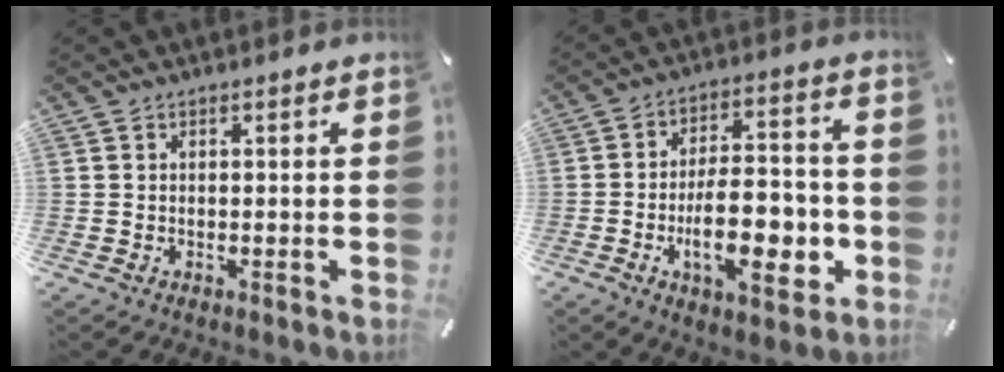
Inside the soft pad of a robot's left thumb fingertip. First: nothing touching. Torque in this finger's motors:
{"motor_torque": [-0.04, 2.06, 1.10, 0.71, 0.43]}